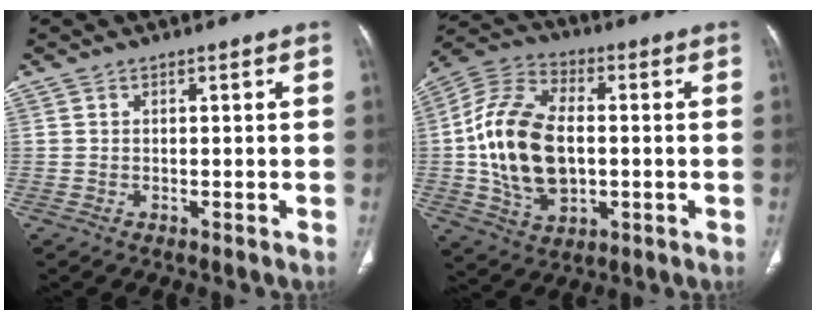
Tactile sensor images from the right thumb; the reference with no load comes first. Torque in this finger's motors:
{"motor_torque": [-0.32, 1.38, 0.94, 0.80, 0.22]}